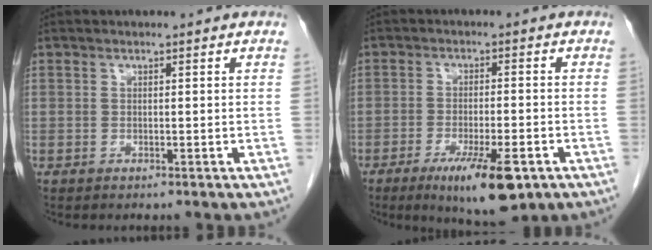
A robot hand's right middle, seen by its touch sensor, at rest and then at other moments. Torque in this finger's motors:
{"motor_torque": [1.10, -1.04, 0.15, 0.08]}